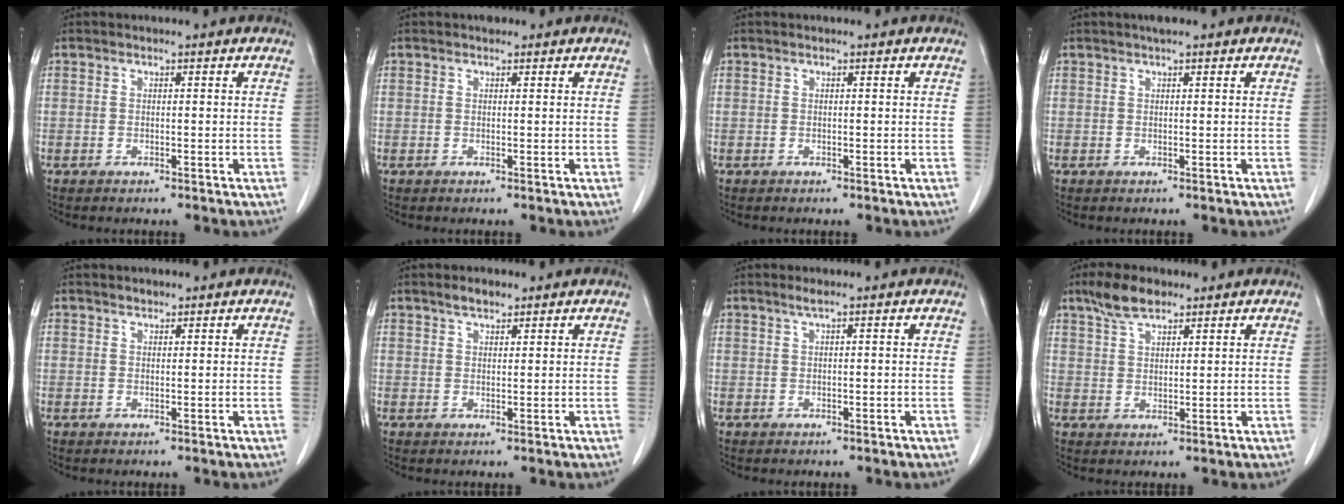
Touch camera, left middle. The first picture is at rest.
{"total": 0.8, "force": [0.6, 0.4, 0.3], "torque": [-0.011, 0.007, 0.009]}
{"total": 0.0}
{"total": 1.6, "force": [1.2, 0.2, 1.1], "torque": [-0.019, 0.010, 0.018]}
{"total": 0.8, "force": [0.7, 0.3, 0.1], "torque": [-0.006, 0.001, 0.012]}
{"total": 2.3, "force": [1.8, 0.8, 1.1], "torque": [-0.022, 0.006, 0.031]}
{"total": 0.9, "force": [0.6, -0.2, 0.7], "torque": [-0.021, 0.007, 0.015]}
{"total": 5.0, "force": [3.8, 1.8, 2.7], "torque": [-0.060, 0.011, 0.072]}